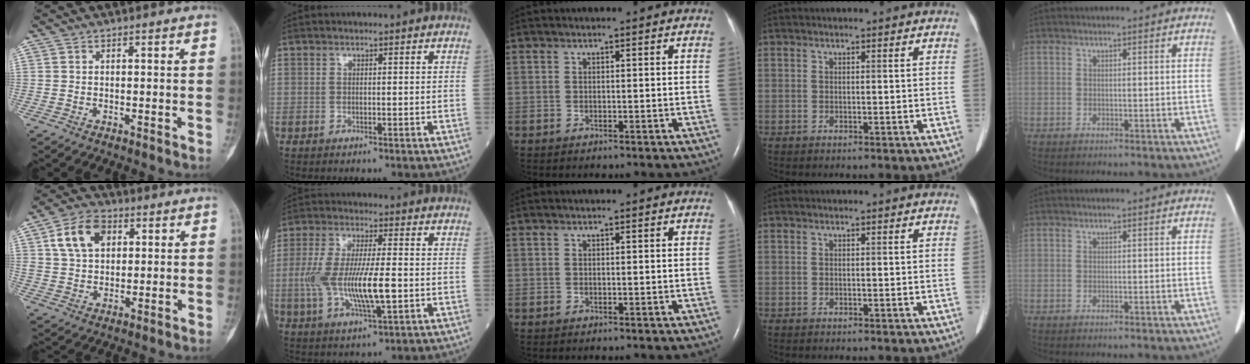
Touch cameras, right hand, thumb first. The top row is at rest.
{"thumb": {"total": 9.8, "force": [3.4, 6.7, 6.3], "torque": [-0.099, 0.002, 0.059]}, "index": {"total": 12.3, "force": [-1.6, 2.9, 11.8], "torque": [-0.242, -0.001, -0.026]}}